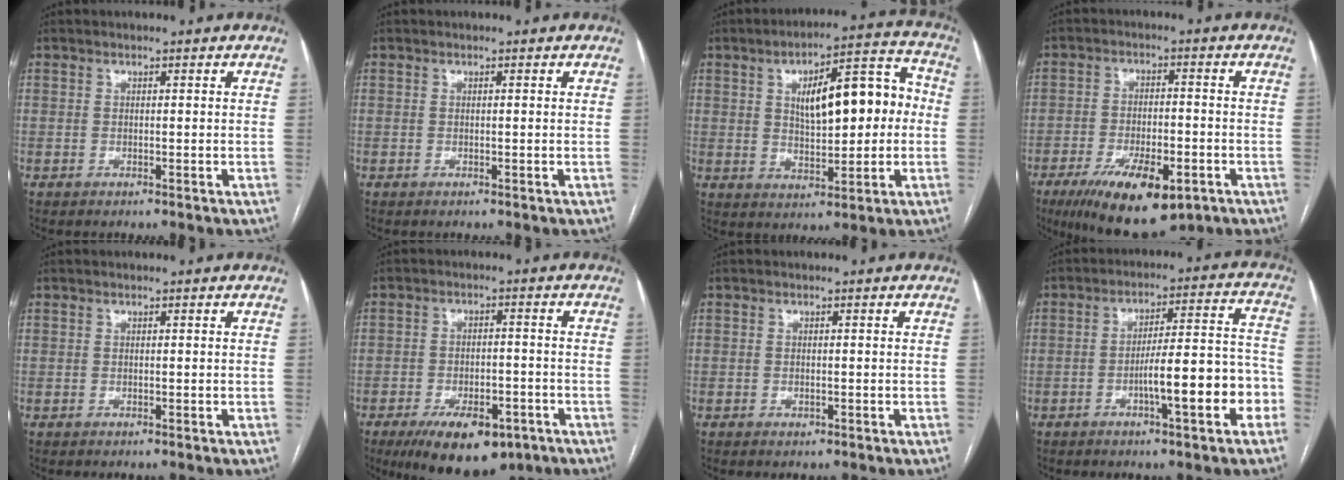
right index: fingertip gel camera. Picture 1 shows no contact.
{"total": 0.0}
{"total": 13.9, "force": [1.5, 5.0, 12.9], "torque": [-0.186, 0.040, 0.029]}
{"total": 13.4, "force": [-7.4, 4.6, 10.1], "torque": [-0.170, -0.015, -0.112]}
{"total": 0.0}
{"total": 12.2, "force": [-7.8, 5.6, 7.6], "torque": [-0.112, -0.002, -0.112]}
{"total": 0.6, "force": [-0.3, 0.4, 0.4], "torque": [-0.005, 0.000, -0.003]}
{"total": 11.6, "force": [-4.2, 1.7, 10.7], "torque": [-0.153, 0.027, -0.058]}